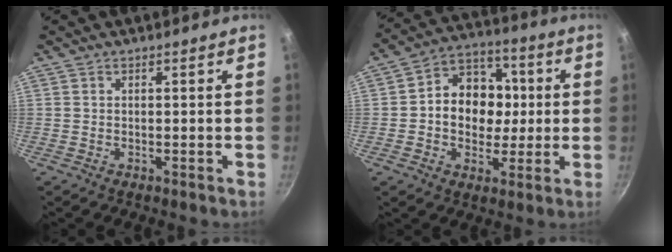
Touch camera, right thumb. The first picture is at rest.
{"total": 13.7, "force": [0.4, 11.1, 8.0], "torque": [-0.080, 0.018, -0.008]}